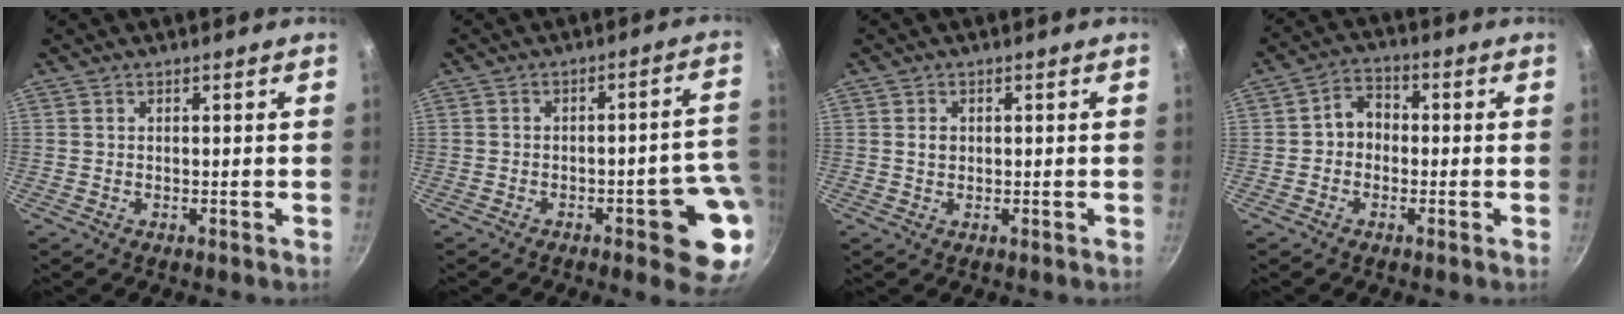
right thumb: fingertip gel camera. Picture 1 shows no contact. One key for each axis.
{"total": 11.3, "fx": -3.7, "fy": 3.5, "fz": 10.0, "tx": -0.075, "ty": 0.032, "tz": -0.042}
{"total": 1.5, "fx": 0.2, "fy": 1.2, "fz": 0.9, "tx": -0.012, "ty": 0.001, "tz": 0.003}
{"total": 4.8, "fx": -0.6, "fy": 3.9, "fz": 2.7, "tx": -0.020, "ty": 0.017, "tz": -0.023}